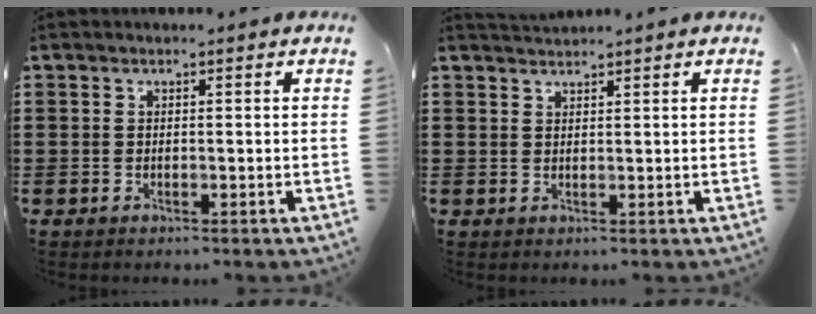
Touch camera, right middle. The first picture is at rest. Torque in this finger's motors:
{"motor_torque": [0.08, -0.36, -0.06, -0.02]}